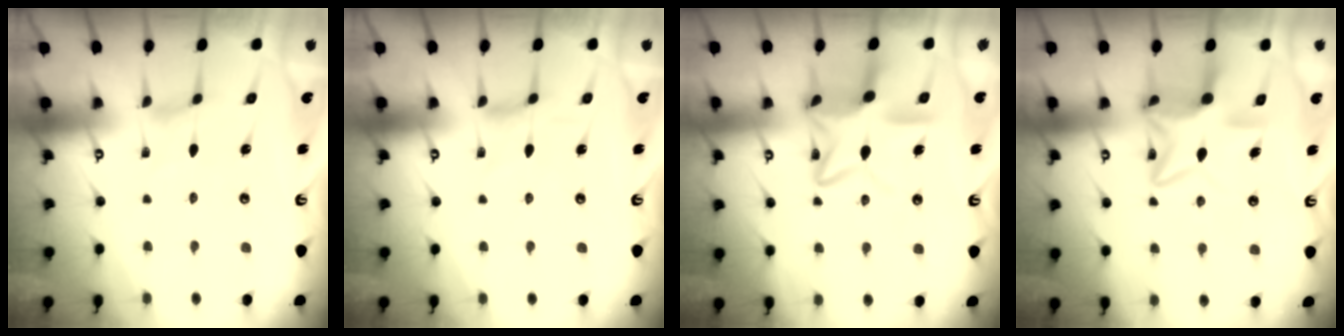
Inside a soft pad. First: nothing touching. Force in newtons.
{"total": 1.6, "press": 1.6, "slide": 0.3}
{"total": 15.7, "press": 15.6, "slide": 1.2}
{"total": 11.5, "press": 11.4, "slide": 1.0}